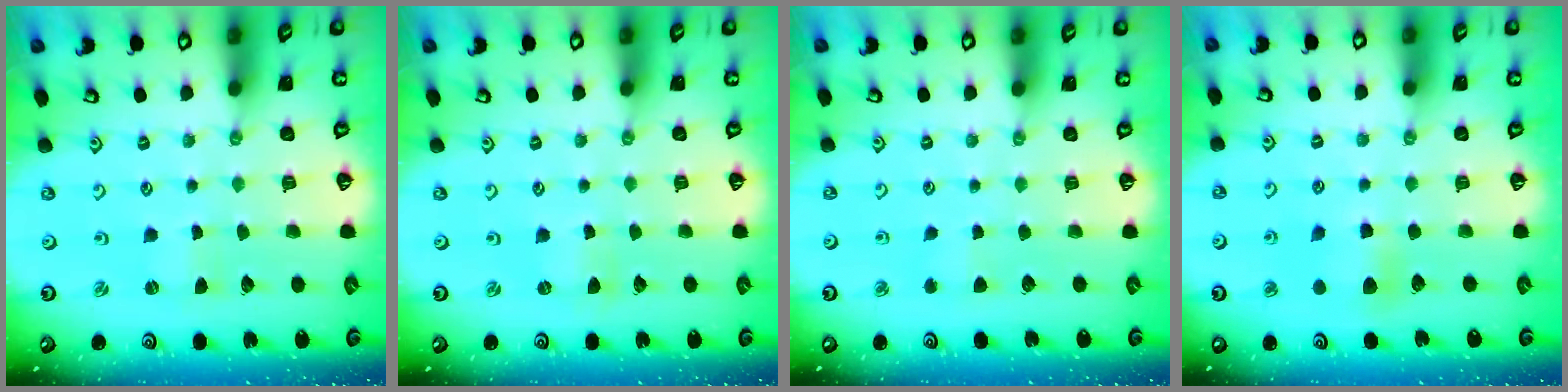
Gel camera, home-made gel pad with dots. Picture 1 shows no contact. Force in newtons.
{"total": 0.0}
{"total": 2.9, "press": 2.8, "slide": 0.4}
{"total": 6.6, "press": 6.6, "slide": 0.6}